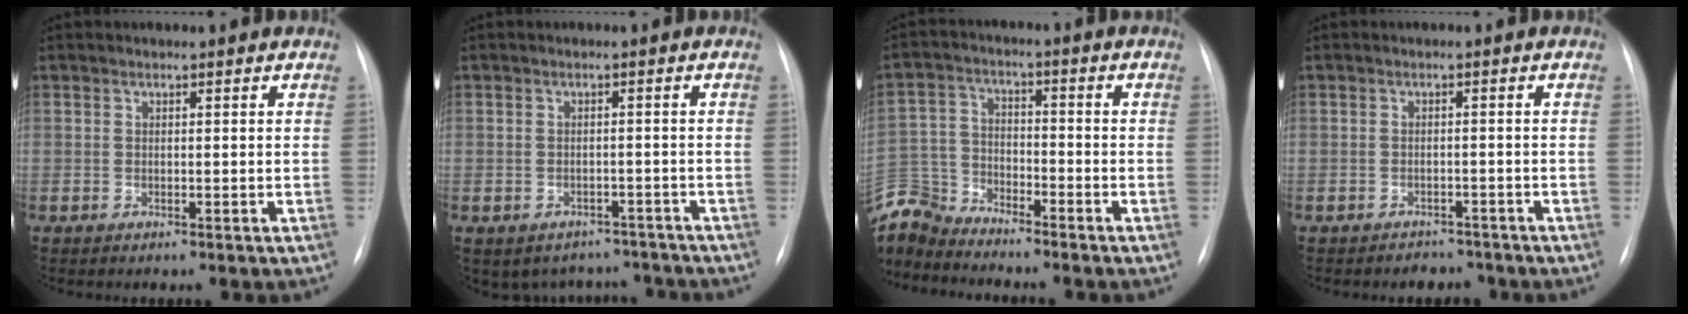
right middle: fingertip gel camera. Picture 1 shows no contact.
{"total": 7.8, "force": [-6.7, 4.0, 0.4], "torque": [-0.001, 0.020, -0.073]}
{"total": 9.5, "force": [-9.4, 1.5, 0.5], "torque": [-0.023, 0.013, -0.191]}
{"total": 2.5, "force": [-2.2, 1.1, -0.5], "torque": [0.002, 0.004, -0.028]}